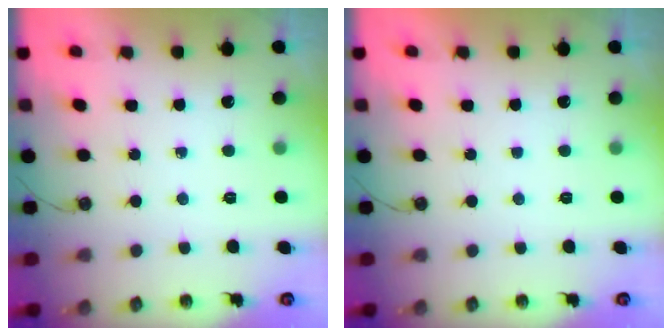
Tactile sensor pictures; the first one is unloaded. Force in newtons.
{"total": 0.0}